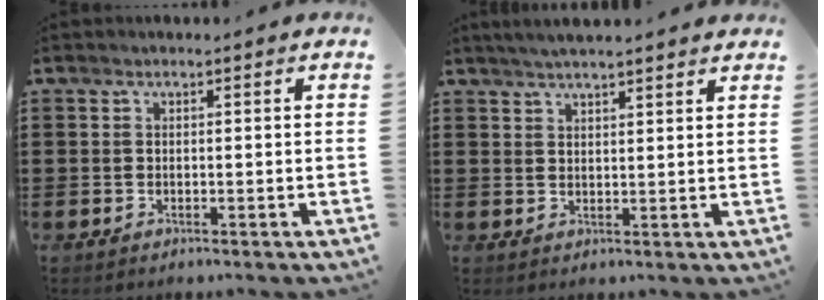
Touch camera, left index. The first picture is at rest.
{"total": 2.9, "force": [2.7, -0.2, 1.0], "torque": [-0.024, -0.002, 0.049]}